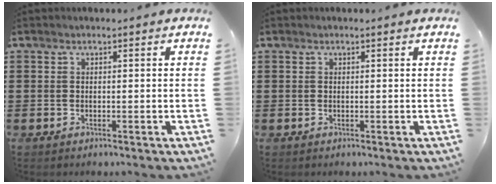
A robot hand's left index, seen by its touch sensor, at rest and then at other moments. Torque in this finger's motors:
{"motor_torque": [-0.03, 0.11, -0.20, -0.05]}